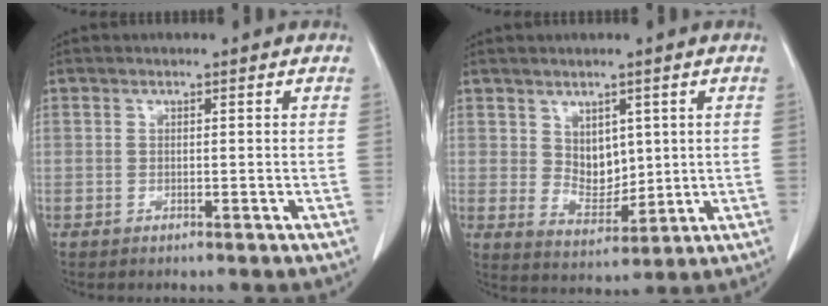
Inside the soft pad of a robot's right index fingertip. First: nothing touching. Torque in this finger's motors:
{"motor_torque": [0.48, 0.03, 0.10, 0.04]}